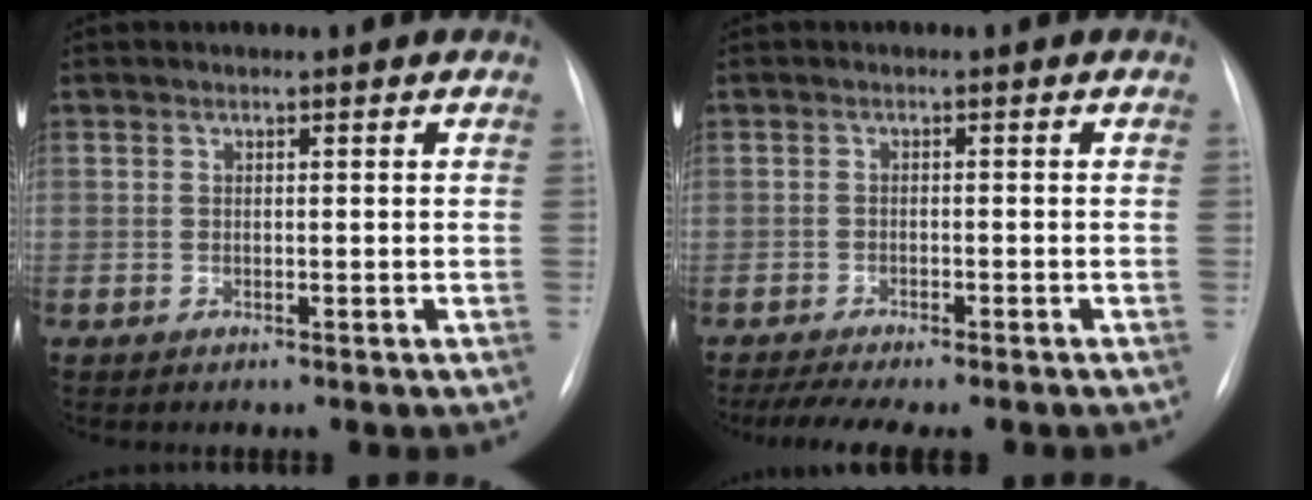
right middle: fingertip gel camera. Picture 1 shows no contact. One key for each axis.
{"total": 8.7, "fx": -7.2, "fy": 1.3, "fz": 4.6, "tx": -0.068, "ty": -0.004, "tz": -0.105}